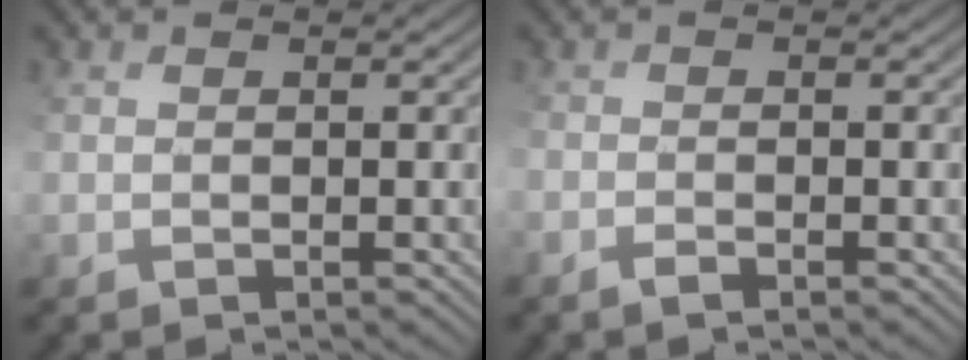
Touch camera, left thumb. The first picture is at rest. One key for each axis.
{"total": 1.4, "fx": -1.1, "fy": 0.4, "fz": 0.8, "tx": -0.020, "ty": -0.002, "tz": -0.023}